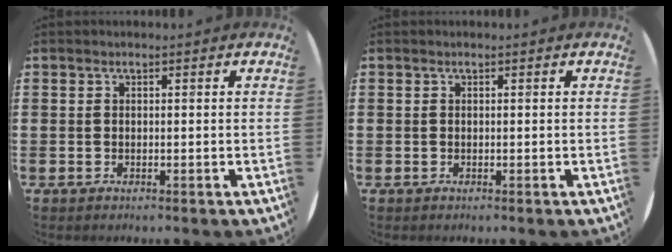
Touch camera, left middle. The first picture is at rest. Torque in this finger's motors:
{"motor_torque": [-0.10, 0.07, 0.01, -0.01]}